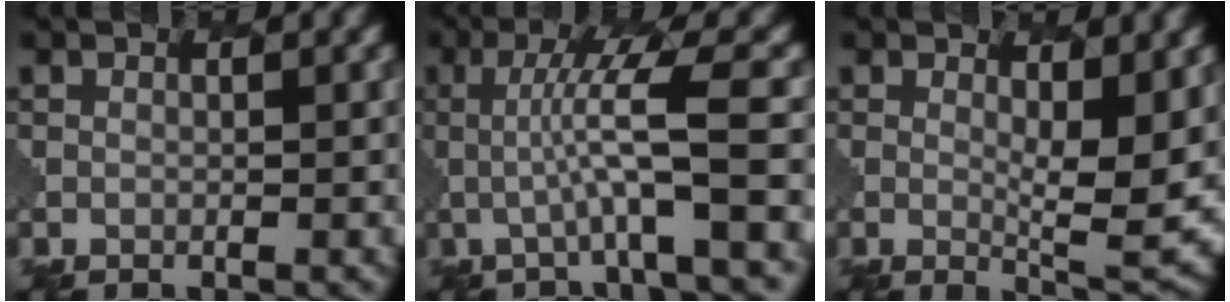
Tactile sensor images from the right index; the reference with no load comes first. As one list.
[{"total": 5.7, "force": [-0.4, 0.5, 5.6], "torque": [-0.097, 0.009, -0.012]}, {"total": 5.5, "force": [1.2, 1.5, 5.1], "torque": [-0.079, -0.016, 0.025]}]